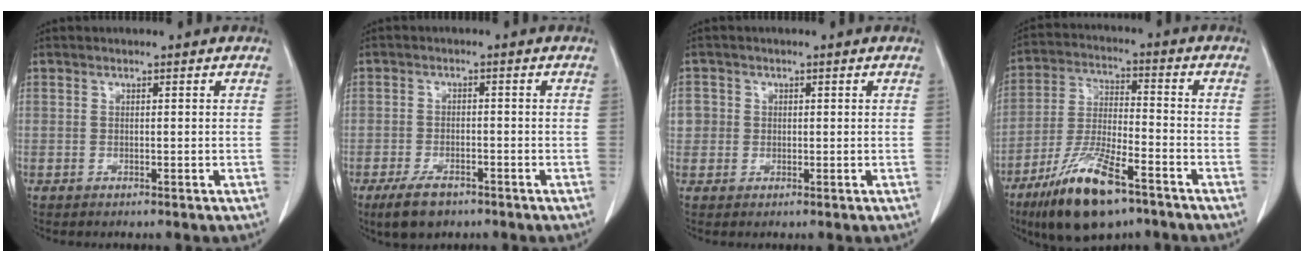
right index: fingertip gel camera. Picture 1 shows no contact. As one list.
[{"total": 5.1, "force": [-3.5, 2.4, 2.9], "torque": [-0.059, -0.004, -0.056]}, {"total": 2.8, "force": [0.2, 2.8, 0.3], "torque": [0.006, 0.007, 0.005]}, {"total": 14.2, "force": [-9.1, 3.5, 10.4], "torque": [-0.207, -0.023, -0.161]}]